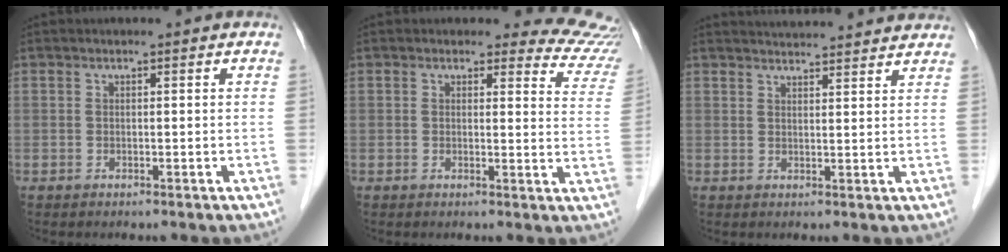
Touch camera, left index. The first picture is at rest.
{"total": 9.2, "force": [8.7, 2.8, -0.2], "torque": [0.050, -0.057, 0.049]}
{"total": 12.1, "force": [11.6, 0.9, 3.2], "torque": [-0.039, 0.018, 0.137]}